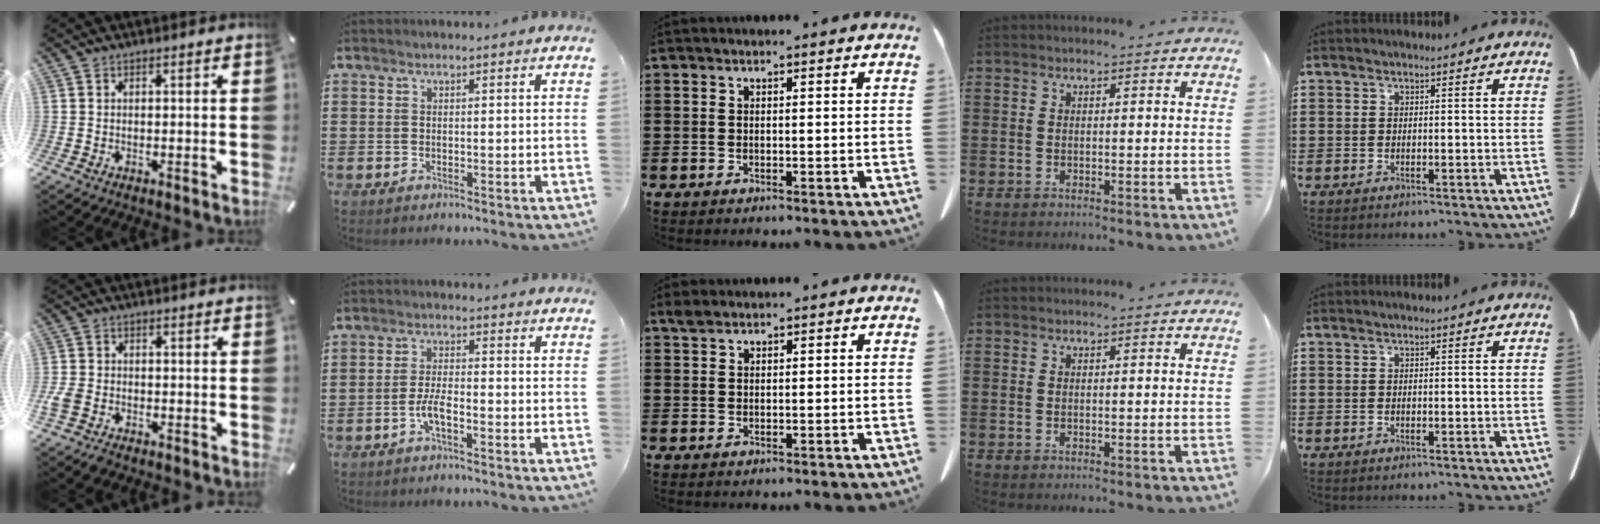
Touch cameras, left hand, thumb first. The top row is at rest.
{"thumb": {"total": 3.9, "force": [-2.4, 2.4, 1.8], "torque": [-0.050, 0.009, -0.050]}, "index": {"total": 3.8, "force": [-1.8, 1.1, 3.2], "torque": [-0.075, -0.001, -0.038]}, "middle": {"total": 1.3, "force": [1.2, 0.5, 0.5], "torque": [-0.013, 0.000, 0.023]}}